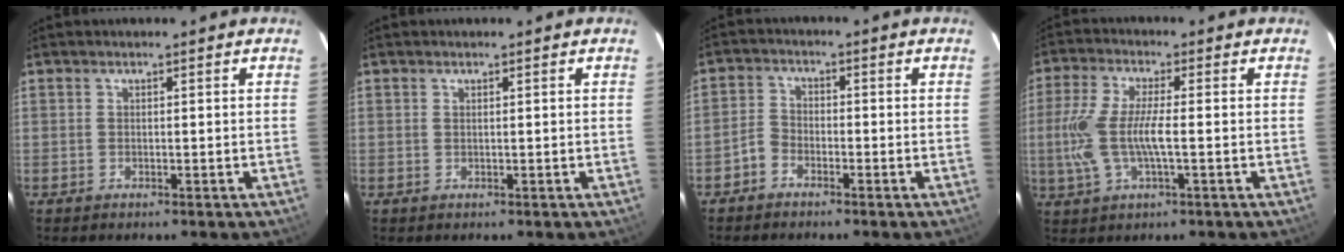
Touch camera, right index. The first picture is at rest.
{"total": 0.0}
{"total": 2.8, "force": [-2.1, 1.7, 0.7], "torque": [-0.017, 0.011, -0.043]}
{"total": 10.0, "force": [-1.2, 2.5, 9.6], "torque": [-0.207, -0.003, -0.023]}